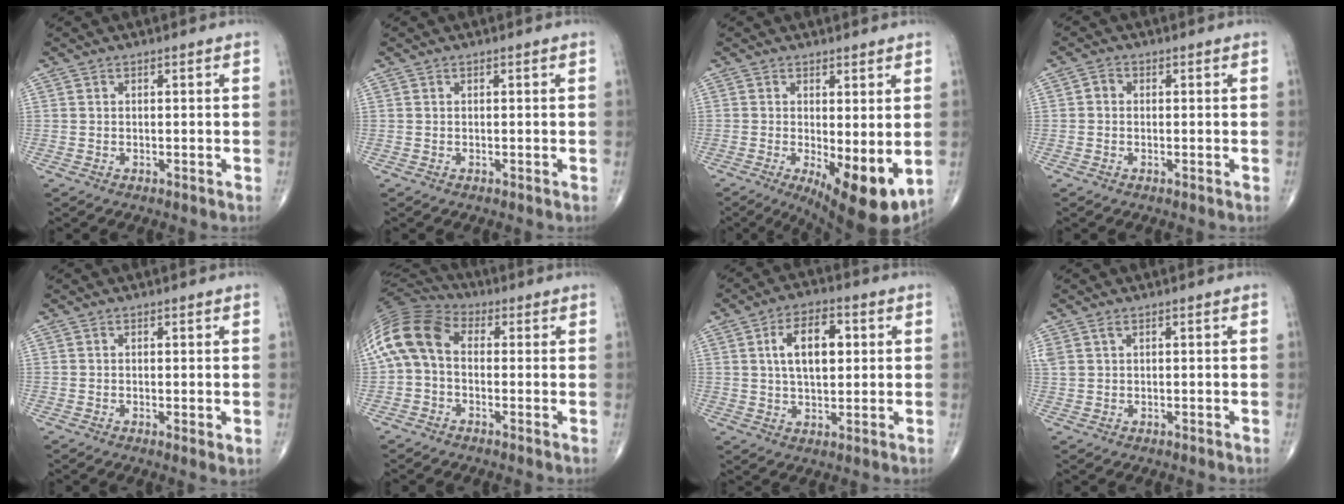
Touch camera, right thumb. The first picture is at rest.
{"total": 0.0}
{"total": 11.3, "force": [-1.9, 3.9, 10.4], "torque": [-0.148, -0.028, -0.017]}
{"total": 1.5, "force": [-0.1, 1.3, 0.8], "torque": [-0.005, 0.003, -0.007]}
{"total": 1.7, "force": [-0.1, 0.4, 1.6], "torque": [-0.031, -0.008, -0.003]}
{"total": 12.7, "force": [0.4, 8.6, 9.4], "torque": [-0.188, 0.035, -0.008]}
{"total": 10.2, "force": [2.3, 5.5, 8.3], "torque": [-0.123, 0.006, 0.037]}
{"total": 2.0, "force": [1.1, 1.2, 1.3], "torque": [-0.036, 0.011, 0.031]}